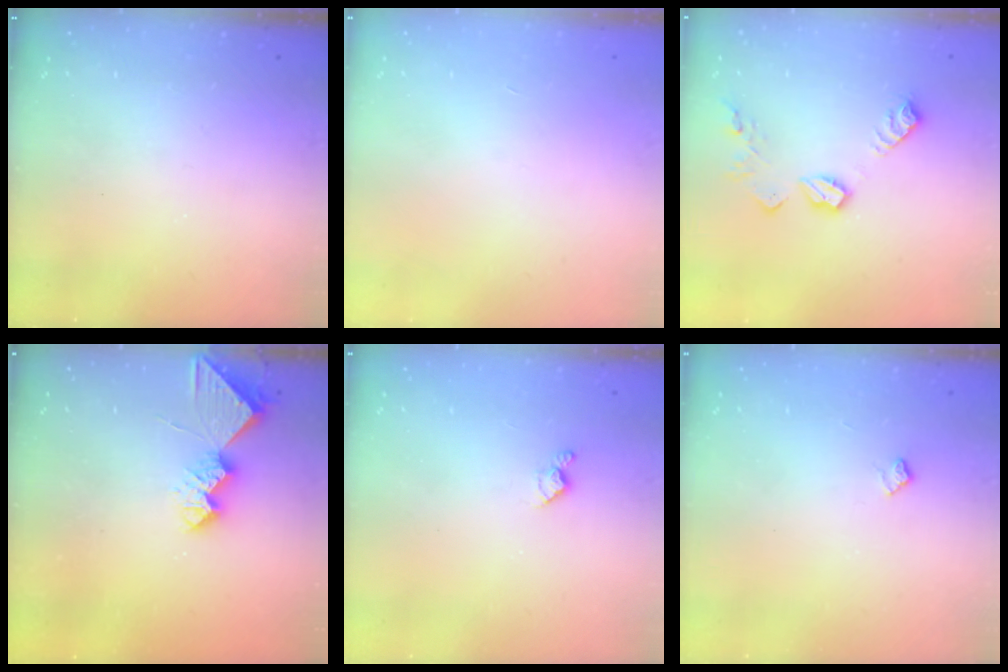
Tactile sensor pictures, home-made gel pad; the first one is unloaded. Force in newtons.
{"total": 0.0}
{"total": 10.7, "press": 10.7, "slide": 0.6}
{"total": 9.4, "press": 9.3, "slide": 0.7}
{"total": 4.0, "press": 3.9, "slide": 0.6}
{"total": 4.5, "press": 4.5, "slide": 0.6}